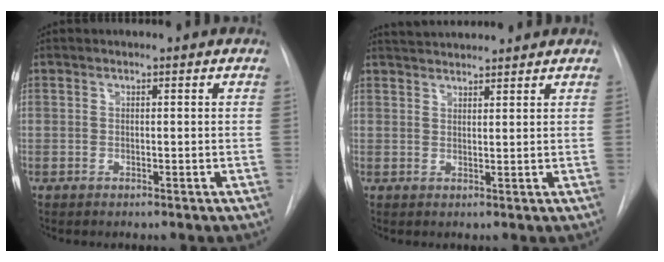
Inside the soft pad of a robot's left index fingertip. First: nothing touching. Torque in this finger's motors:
{"motor_torque": [-0.12, -0.58, 0.07, 0.04]}